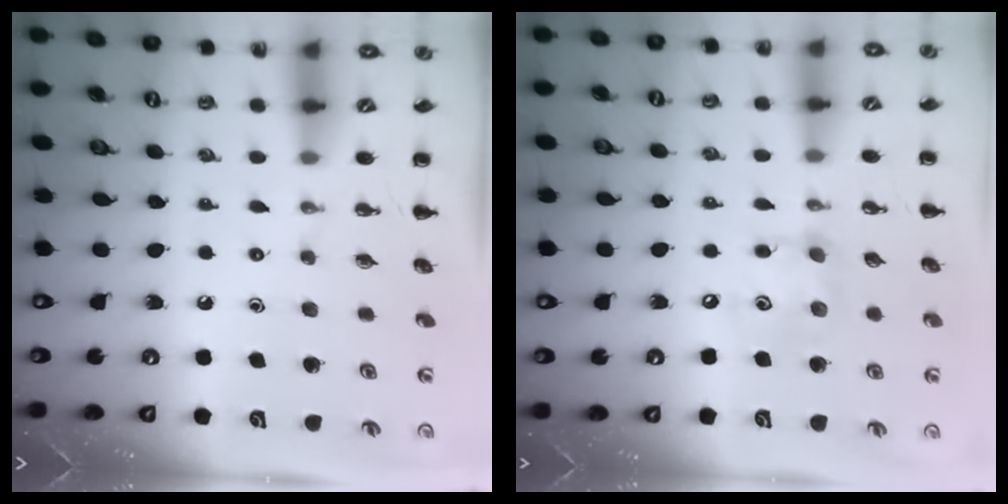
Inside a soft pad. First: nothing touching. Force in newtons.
{"total": 6.5, "press": 6.5, "slide": 1.1}